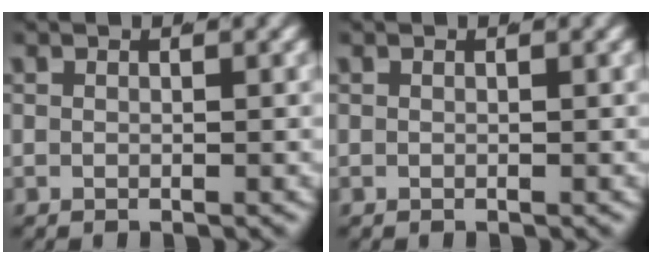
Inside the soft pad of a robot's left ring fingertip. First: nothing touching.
{"total": 0.0}